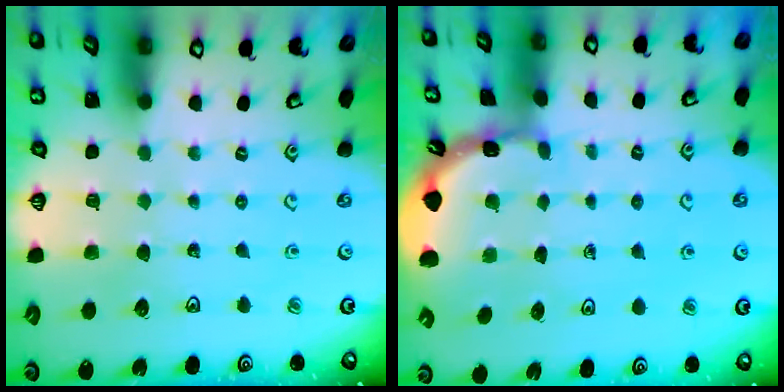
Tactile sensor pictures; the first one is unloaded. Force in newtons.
{"total": 1.9, "press": 1.9, "slide": 0.1}